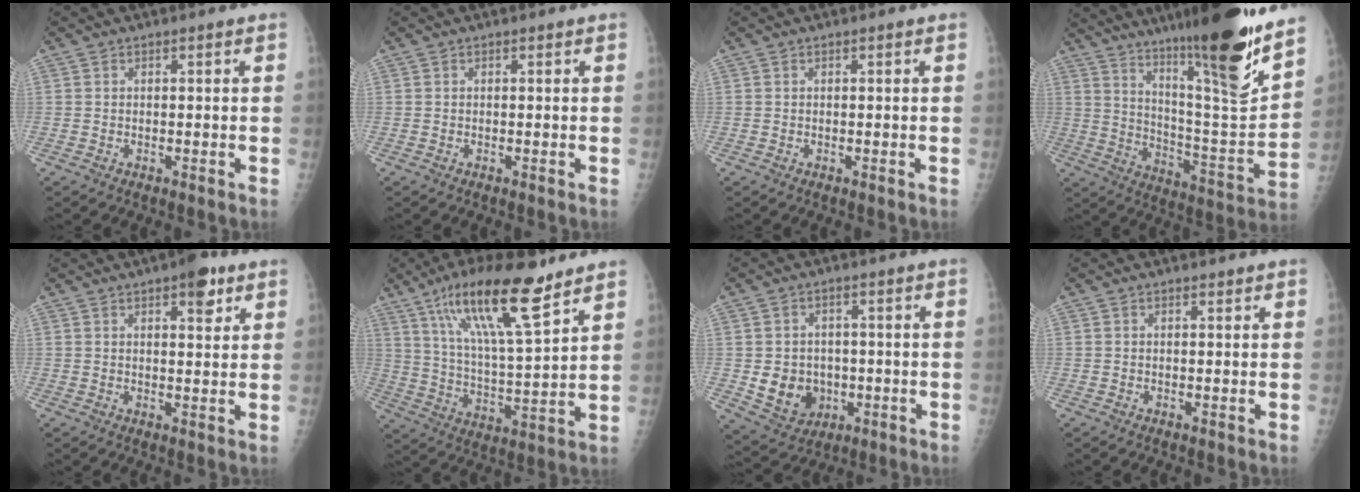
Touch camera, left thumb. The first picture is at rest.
{"total": 0.0}
{"total": 0.0}
{"total": 24.8, "force": [17.4, 2.5, 17.5], "torque": [-0.249, -0.091, 0.280]}
{"total": 6.0, "force": [3.4, 2.3, 4.4], "torque": [-0.043, -0.013, 0.041]}
{"total": 18.7, "force": [12.1, 4.0, 13.7], "torque": [-0.229, -0.050, 0.219]}
{"total": 8.6, "force": [-1.1, 7.4, 4.1], "torque": [-0.036, -0.001, 0.000]}
{"total": 0.7, "force": [0.5, 0.3, 0.3], "torque": [-0.007, -0.003, 0.008]}